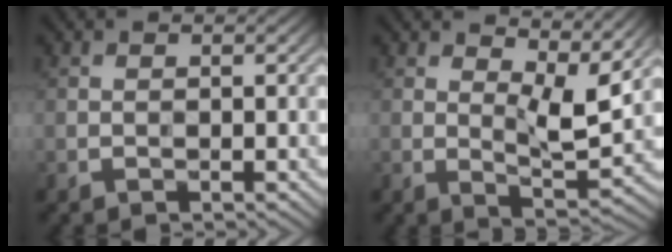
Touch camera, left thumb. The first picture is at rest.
{"total": 7.7, "force": [4.5, 2.2, 5.8], "torque": [-0.102, -0.009, 0.073]}